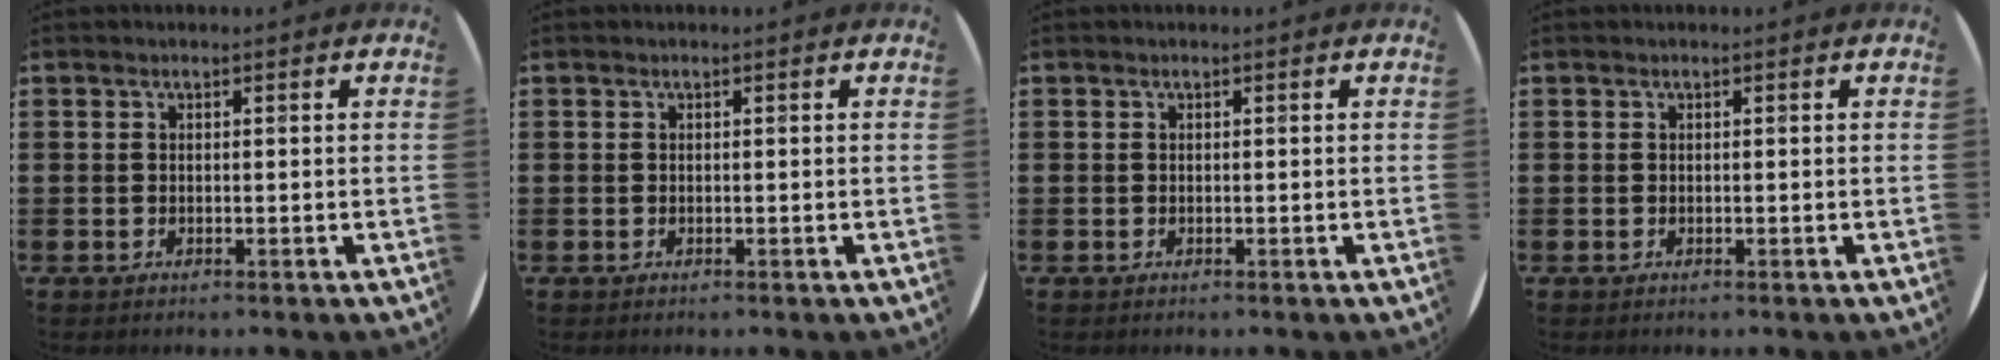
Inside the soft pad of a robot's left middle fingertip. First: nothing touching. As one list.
[{"total": 0.0}, {"total": 0.0}, {"total": 0.0}]